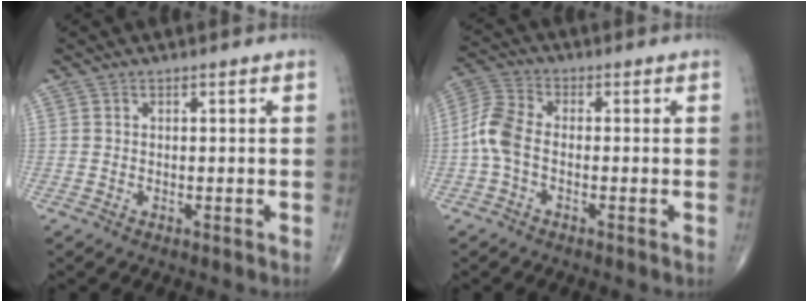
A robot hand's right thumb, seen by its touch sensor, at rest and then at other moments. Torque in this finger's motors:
{"motor_torque": [-0.06, 0.50, 0.26, -0.10, 0.07]}